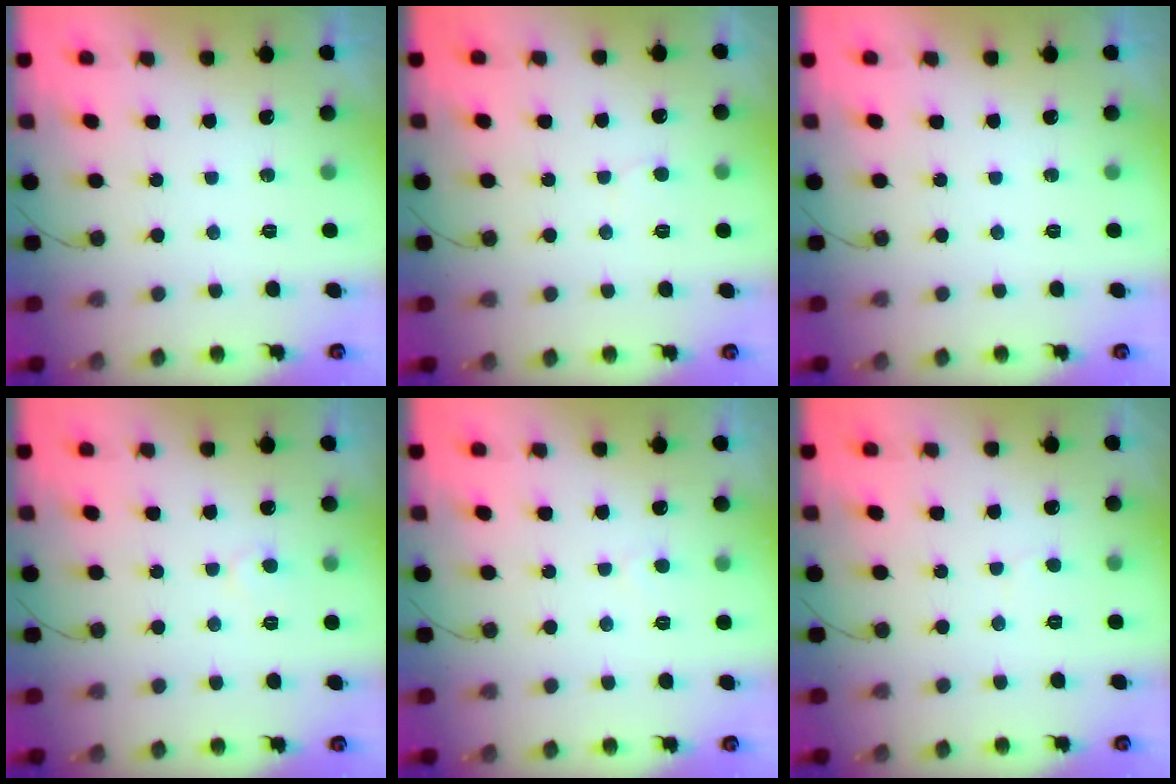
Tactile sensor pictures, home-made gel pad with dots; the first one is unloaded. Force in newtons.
{"total": 4.7, "press": 4.7, "slide": 0.6}
{"total": 0.0}
{"total": 5.1, "press": 5.1, "slide": 0.4}
{"total": 2.7, "press": 2.7, "slide": 0.3}
{"total": 2.6, "press": 2.6, "slide": 0.2}